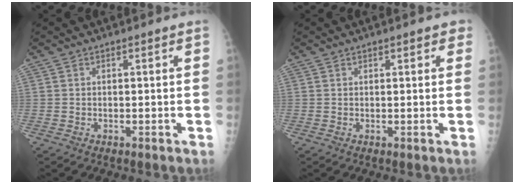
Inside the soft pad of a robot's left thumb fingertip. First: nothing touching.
{"total": 1.6, "force": [1.0, 0.8, 0.9], "torque": [0.003, -0.001, 0.008]}